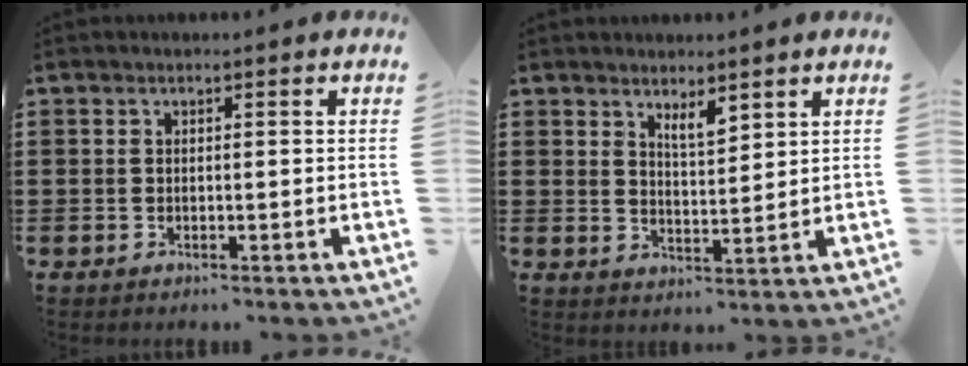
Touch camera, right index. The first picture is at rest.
{"total": 3.4, "force": [2.9, 0.9, 1.5], "torque": [-0.027, -0.006, 0.050]}